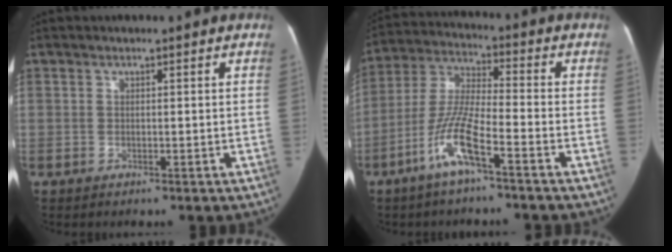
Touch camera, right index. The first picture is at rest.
{"total": 10.1, "force": [-5.4, 1.1, 8.5], "torque": [-0.186, 0.002, -0.109]}